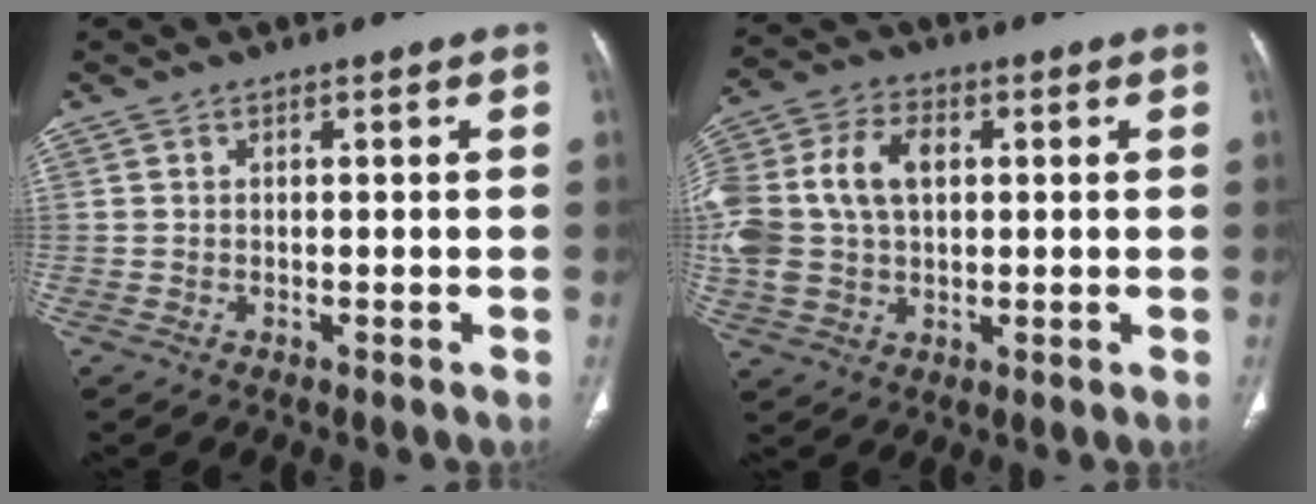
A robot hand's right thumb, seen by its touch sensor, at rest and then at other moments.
{"total": 19.4, "force": [2.8, 13.7, 13.5], "torque": [-0.325, 0.027, 0.058]}